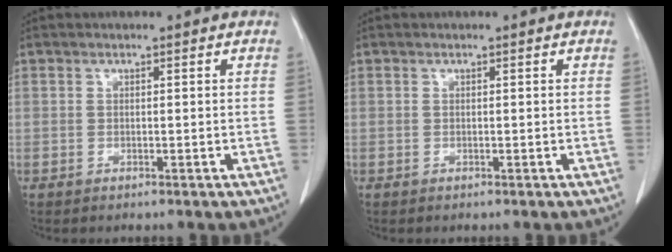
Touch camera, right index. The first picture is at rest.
{"total": 0.0}